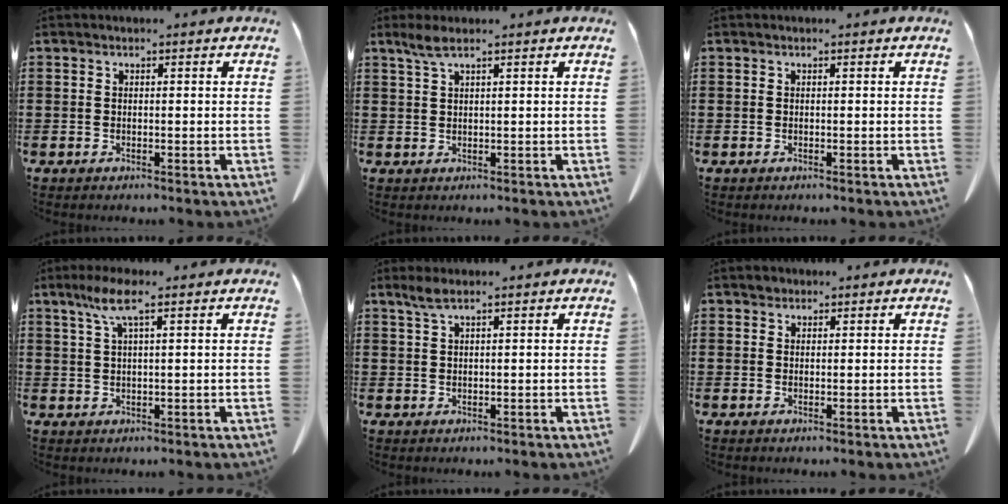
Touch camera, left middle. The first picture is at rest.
{"total": 2.5, "force": [1.6, 0.4, 1.9], "torque": [-0.041, 0.003, 0.028]}
{"total": 0.0}
{"total": 5.1, "force": [2.6, 0.6, 4.4], "torque": [-0.091, 0.004, 0.045]}
{"total": 2.1, "force": [1.4, 0.2, 1.5], "torque": [-0.033, 0.001, 0.025]}
{"total": 1.0, "force": [0.8, 0.6, 0.0], "torque": [-0.003, 0.004, 0.017]}